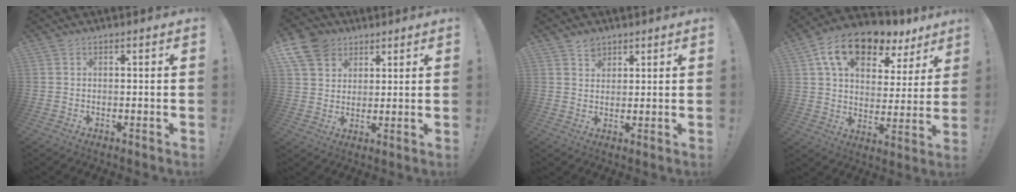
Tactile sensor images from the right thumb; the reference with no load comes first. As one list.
[{"total": 10.7, "force": [5.8, 8.2, 3.8], "torque": [-0.067, -0.029, 0.119]}, {"total": 3.3, "force": [2.5, 2.1, 0.4], "torque": [0.001, -0.016, 0.043]}, {"total": 15.1, "force": [9.3, 8.3, 8.5], "torque": [-0.145, -0.050, 0.167]}]